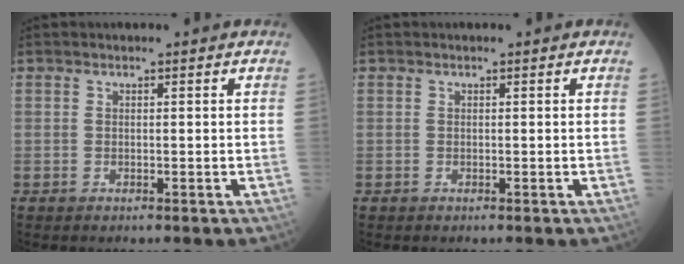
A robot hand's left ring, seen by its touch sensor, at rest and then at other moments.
{"total": 0.0}